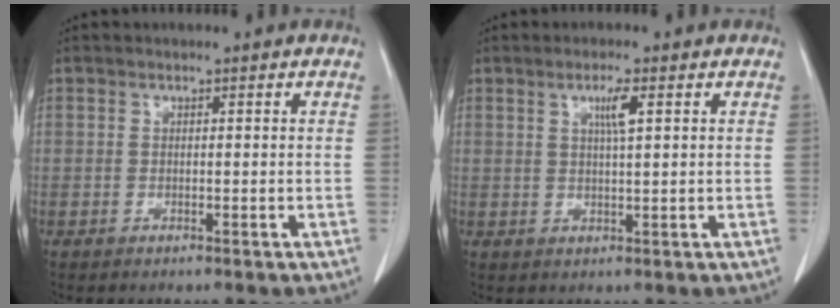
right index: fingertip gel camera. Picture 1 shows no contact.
{"total": 3.1, "force": [1.2, 0.0, 2.8], "torque": [-0.051, -0.001, 0.020]}